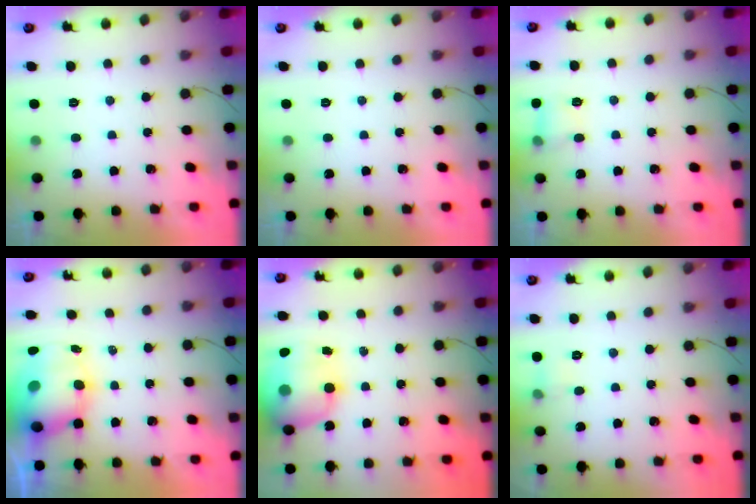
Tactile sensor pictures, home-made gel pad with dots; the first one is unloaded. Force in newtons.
{"total": 0.0}
{"total": 4.1, "press": 4.0, "slide": 1.2}
{"total": 11.6, "press": 11.2, "slide": 2.9}
{"total": 17.6, "press": 17.0, "slide": 4.5}
{"total": 4.2, "press": 3.9, "slide": 1.5}